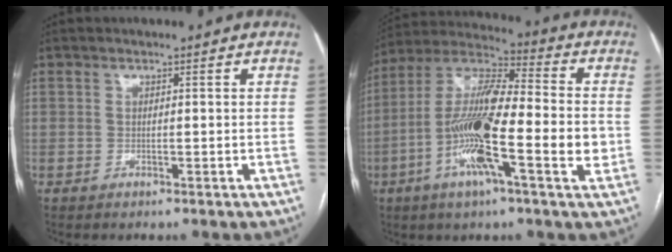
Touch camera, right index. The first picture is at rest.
{"total": 18.9, "force": [-4.1, 2.8, 18.3], "torque": [-0.345, -0.001, -0.077]}